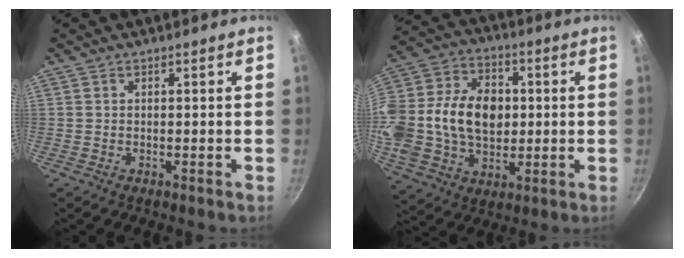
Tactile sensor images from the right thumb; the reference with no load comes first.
{"total": 26.1, "force": [0.9, 18.9, 18.0], "torque": [-0.364, 0.033, 0.015]}